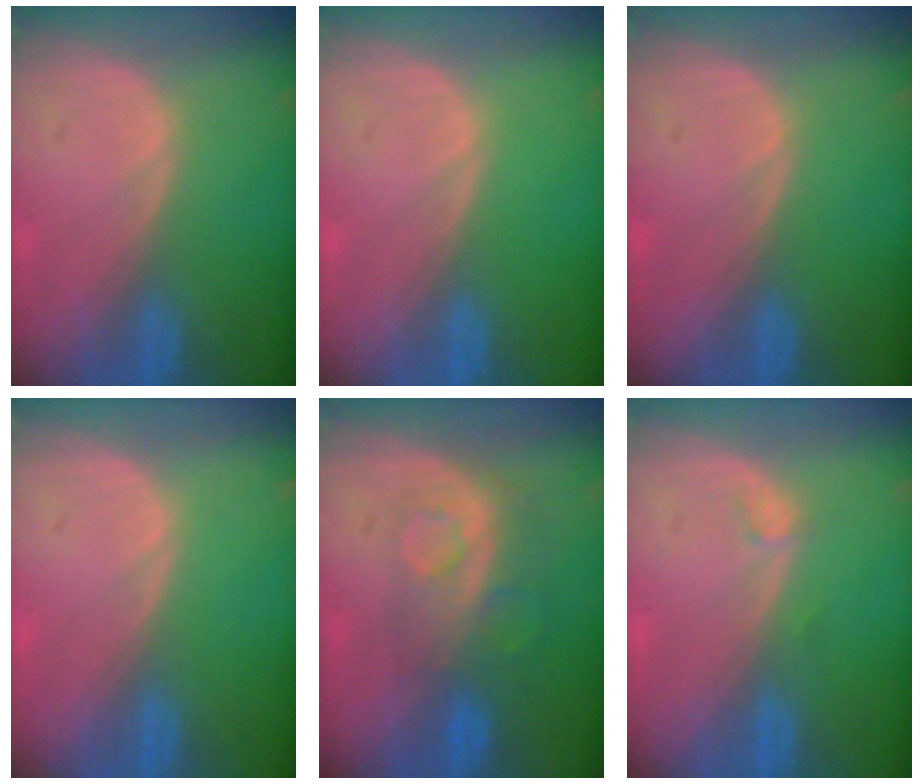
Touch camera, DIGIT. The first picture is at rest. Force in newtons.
{"total": 0.0}
{"total": 0.0}
{"total": 0.0}
{"total": 8.5, "press": 7.1, "slide": 4.7}
{"total": 0.8, "press": 0.7, "slide": 0.1}